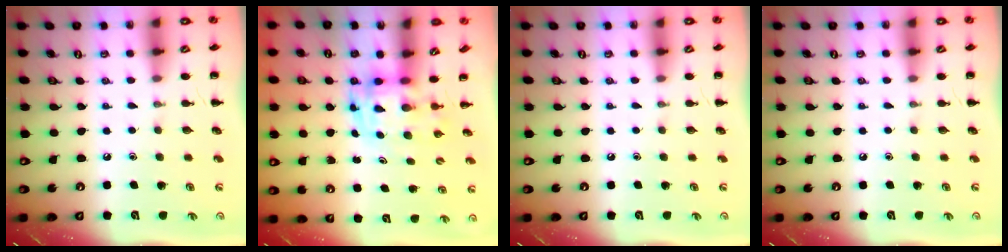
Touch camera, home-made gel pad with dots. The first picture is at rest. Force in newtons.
{"total": 3.7, "press": 3.6, "slide": 0.8}
{"total": 0.0}
{"total": 0.0}